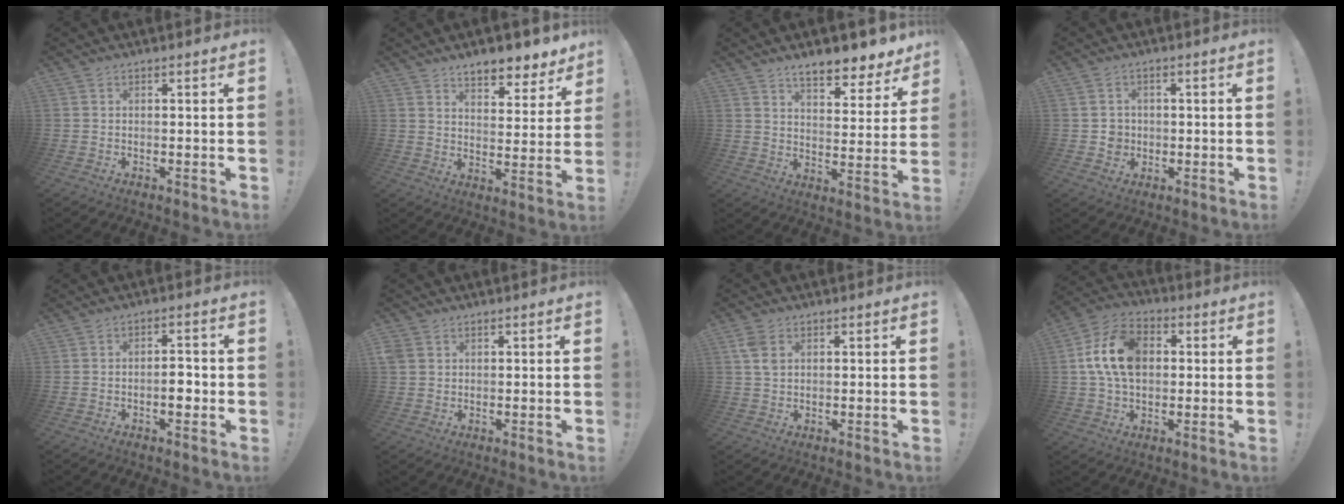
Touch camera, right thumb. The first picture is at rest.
{"total": 8.7, "force": [7.6, 2.9, 3.1], "torque": [-0.032, -0.065, 0.137]}
{"total": 10.2, "force": [8.4, 2.9, 5.0], "torque": [-0.071, -0.067, 0.147]}
{"total": 4.0, "force": [0.2, 3.9, 1.1], "torque": [-0.009, -0.002, 0.004]}
{"total": 4.6, "force": [-1.6, 2.3, 3.7], "torque": [-0.048, 0.008, -0.029]}
{"total": 3.2, "force": [1.7, 2.4, 1.1], "torque": [-0.016, -0.004, 0.034]}
{"total": 4.9, "force": [2.0, 3.0, 3.3], "torque": [-0.058, -0.007, 0.035]}
{"total": 15.6, "force": [2.6, 11.0, 10.8], "torque": [-0.194, 0.006, 0.048]}